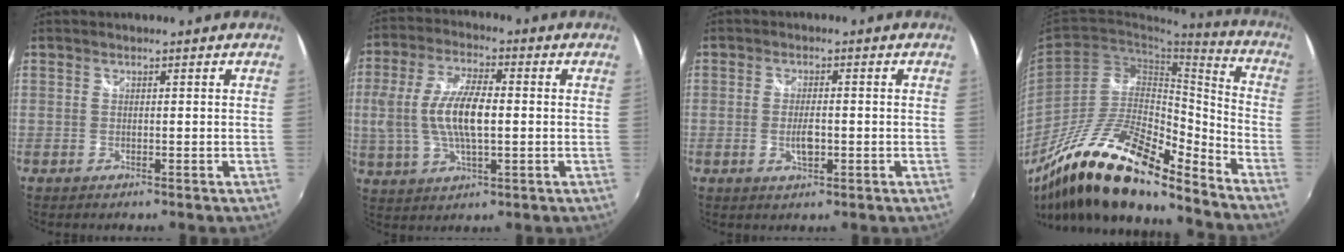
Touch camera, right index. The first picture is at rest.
{"total": 12.2, "force": [-0.3, 4.5, 11.3], "torque": [-0.230, 0.003, -0.004]}
{"total": 3.6, "force": [-0.9, 1.5, 3.2], "torque": [-0.060, -0.003, -0.015]}
{"total": 22.0, "force": [-16.4, 5.7, 13.5], "torque": [-0.242, -0.018, -0.294]}